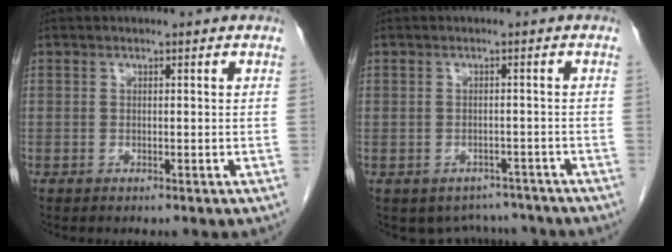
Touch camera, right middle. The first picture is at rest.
{"total": 5.4, "force": [-4.7, 2.6, -0.1], "torque": [0.015, 0.017, -0.058]}